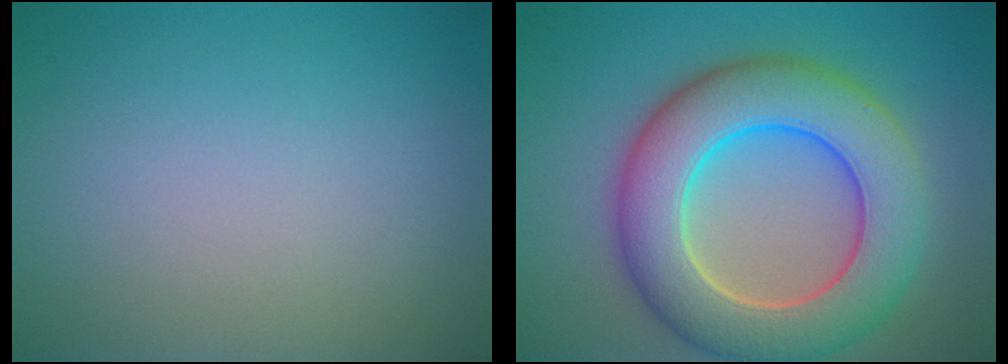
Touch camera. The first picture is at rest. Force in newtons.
{"total": 10.5, "press": 10.5, "slide": 0.6}